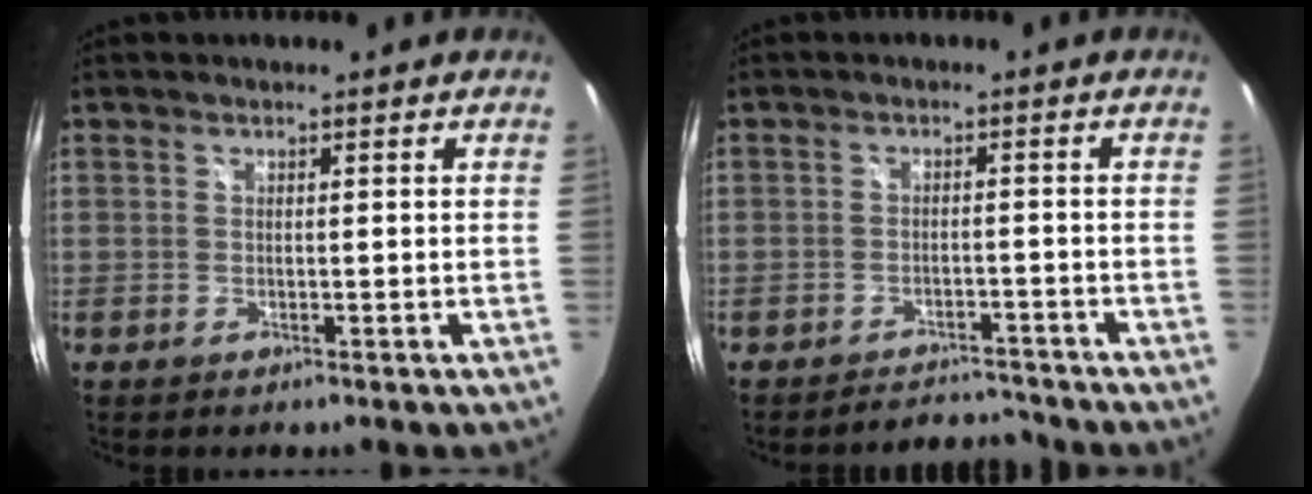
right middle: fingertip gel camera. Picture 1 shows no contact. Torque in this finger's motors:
{"motor_torque": [0.39, -0.52, -0.01, 0.02]}